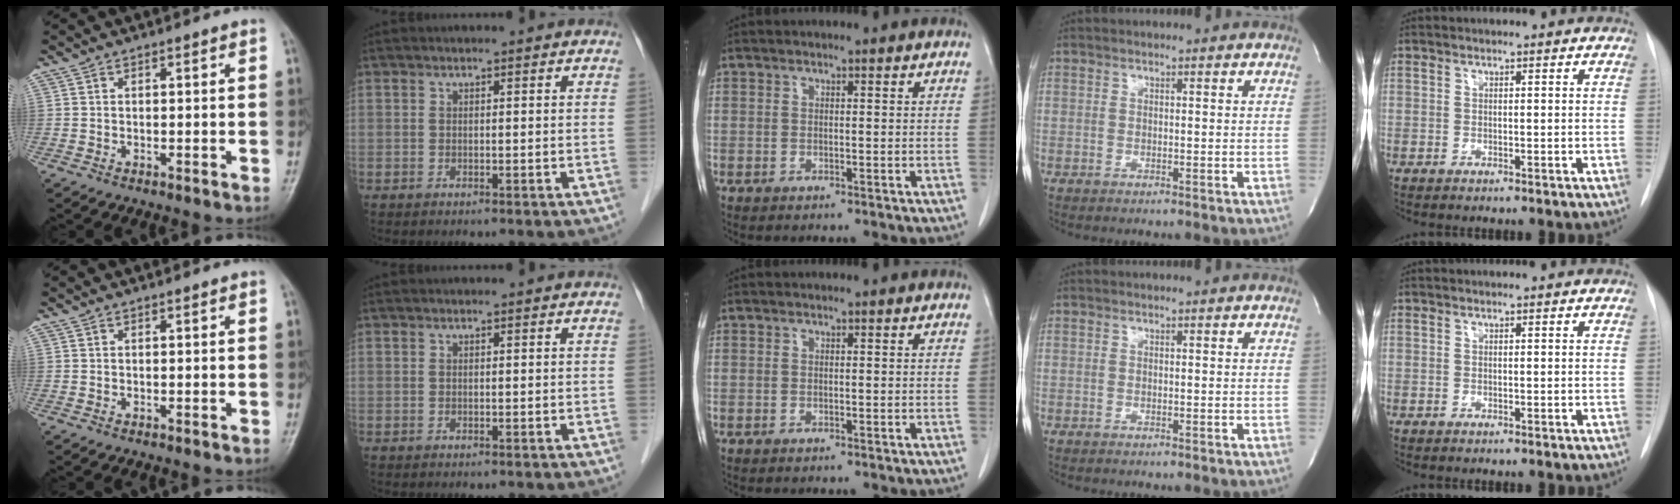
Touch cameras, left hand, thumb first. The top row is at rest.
{}